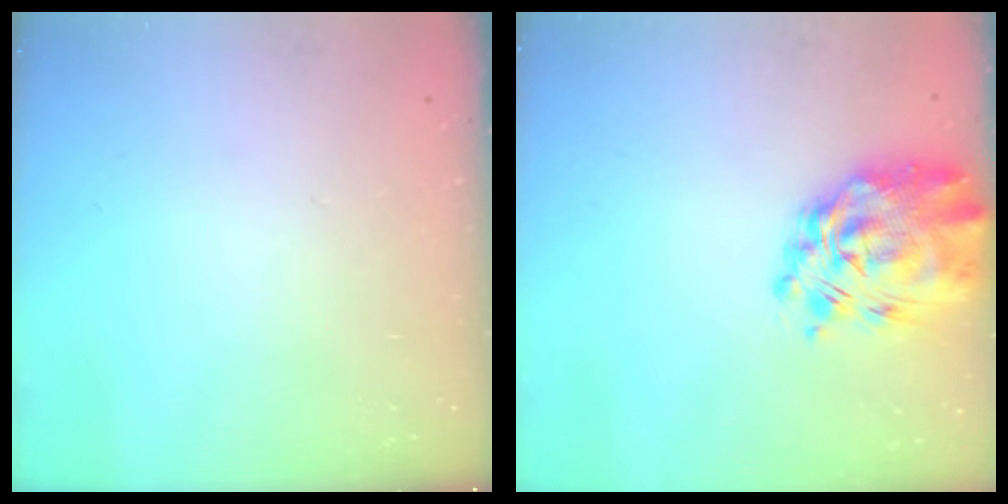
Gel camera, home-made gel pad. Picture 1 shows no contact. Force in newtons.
{"total": 8.4, "press": 7.7, "slide": 3.5}